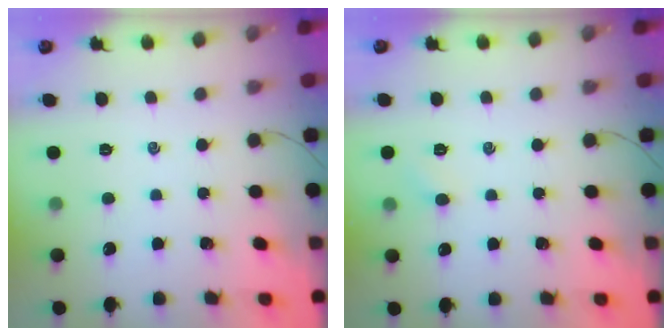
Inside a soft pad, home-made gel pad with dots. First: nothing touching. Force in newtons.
{"total": 2.5, "press": 2.4, "slide": 0.7}